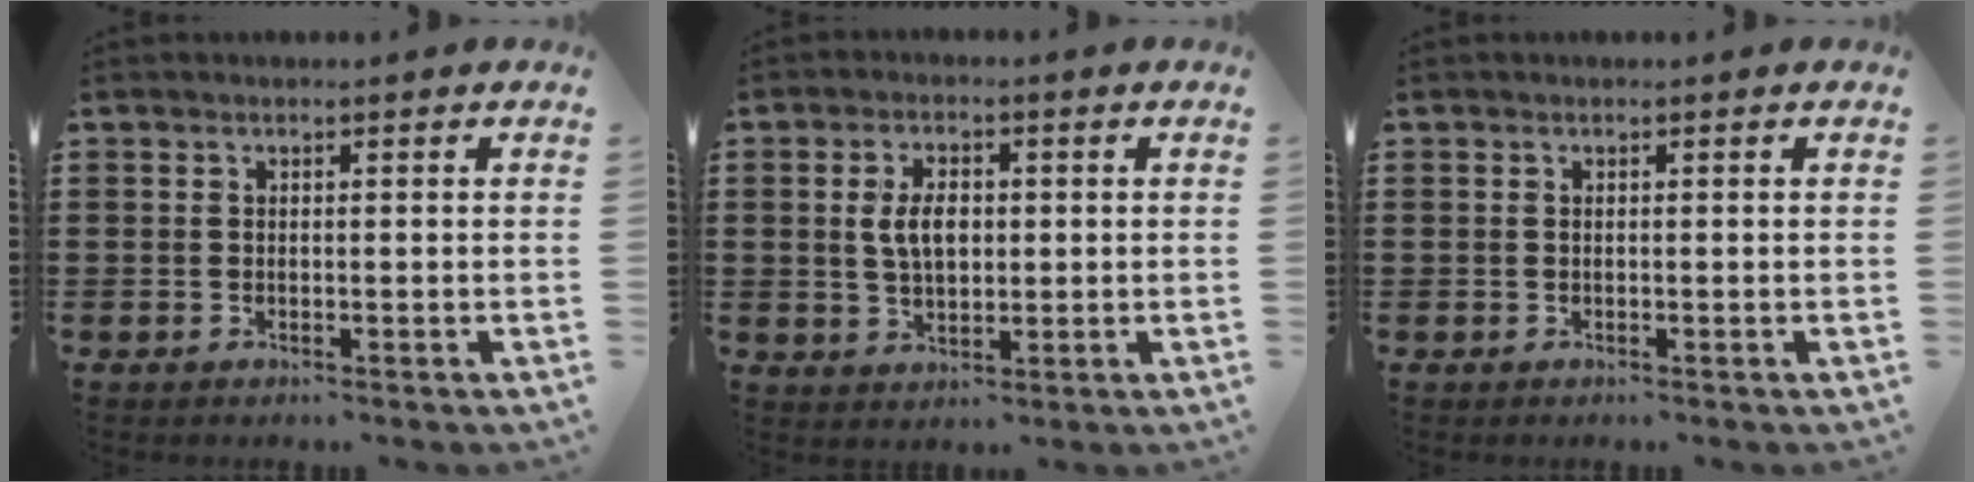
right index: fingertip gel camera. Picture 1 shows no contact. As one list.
[{"total": 5.1, "force": [0.5, 2.9, 4.2], "torque": [-0.086, 0.006, 0.003]}, {"total": 0.0}]